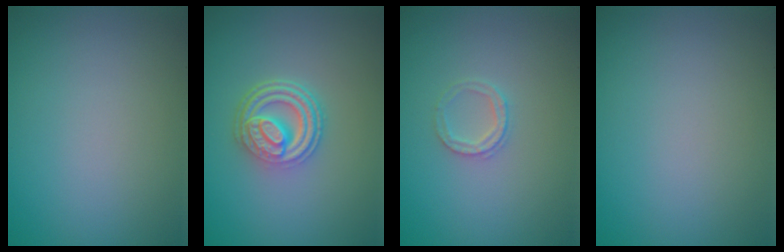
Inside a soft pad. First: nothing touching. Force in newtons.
{"total": 4.9, "press": 3.8, "slide": 3.1}
{"total": 1.6, "press": 1.6, "slide": 0.2}
{"total": 0.0}